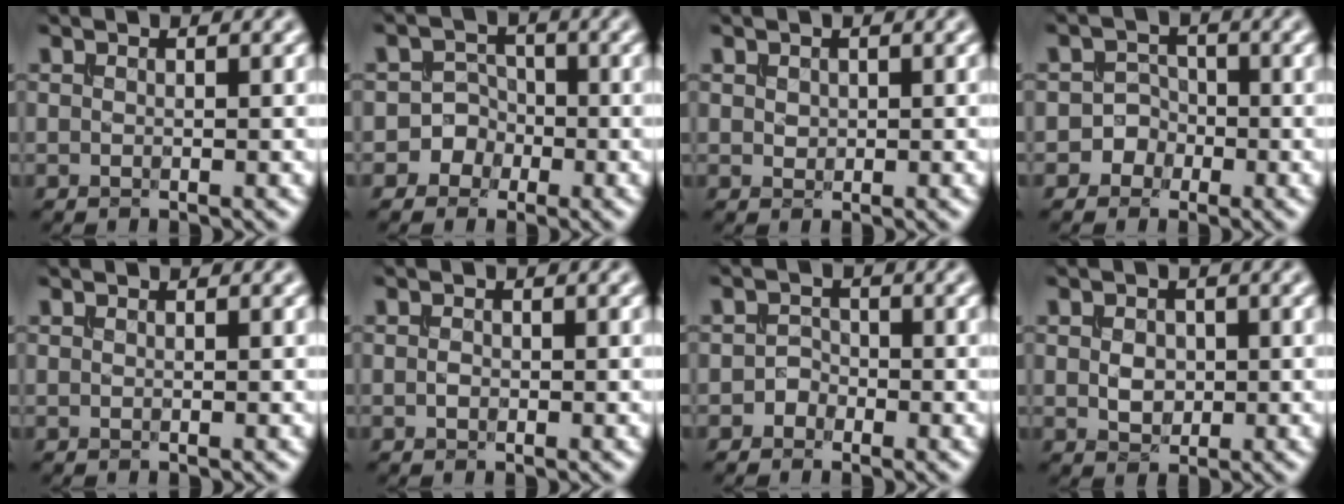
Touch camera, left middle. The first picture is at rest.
{"total": 3.8, "force": [-1.7, 3.4, 0.2], "torque": [0.033, 0.010, -0.048]}
{"total": 0.7, "force": [0.2, 0.6, 0.3], "torque": [-0.008, -0.002, 0.006]}
{"total": 2.9, "force": [-1.3, 2.6, 0.1], "torque": [0.034, 0.010, -0.037]}
{"total": 0.0}
{"total": 0.7, "force": [-0.3, 0.5, 0.4], "torque": [-0.010, -0.001, -0.008]}
{"total": 1.3, "force": [-0.8, 1.0, 0.1], "torque": [0.003, 0.007, -0.015]}
{"total": 2.1, "force": [-0.1, 1.7, 1.3], "torque": [-0.029, 0.000, -0.004]}